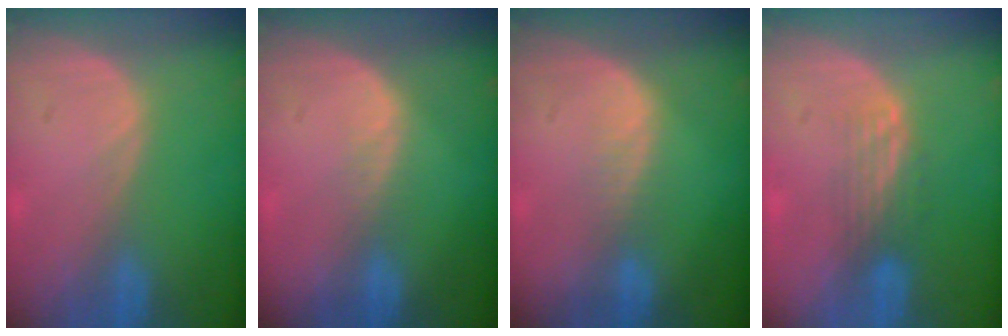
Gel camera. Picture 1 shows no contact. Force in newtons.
{"total": 2.0, "press": 1.1, "slide": 1.7}
{"total": 2.0, "press": 2.0, "slide": 0.1}
{"total": 3.4, "press": 2.9, "slide": 1.8}